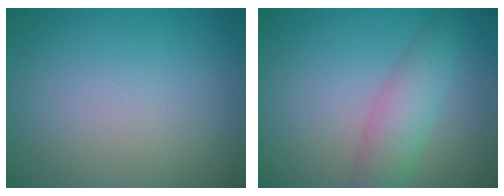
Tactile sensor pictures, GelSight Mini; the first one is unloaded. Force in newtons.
{"total": 3.7, "press": 3.7, "slide": 0.0}